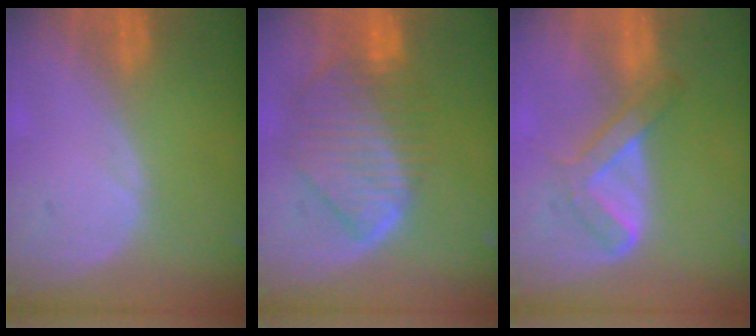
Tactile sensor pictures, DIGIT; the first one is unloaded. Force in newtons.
{"total": 9.7, "press": 8.5, "slide": 4.7}
{"total": 4.8, "press": 4.8, "slide": 0.9}